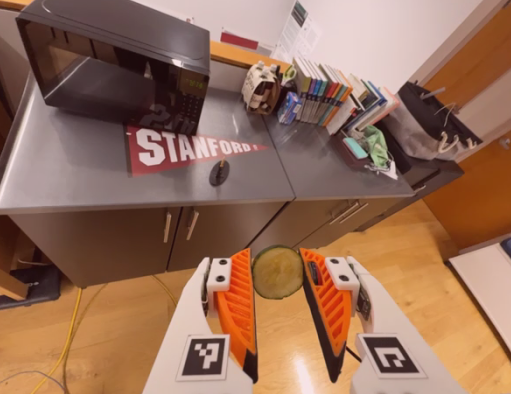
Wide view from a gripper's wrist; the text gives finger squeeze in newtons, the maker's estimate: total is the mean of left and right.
{"total": 5.2, "left": 5.2, "right": 5.2}